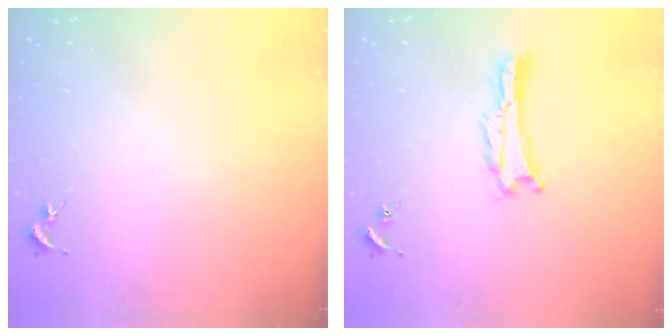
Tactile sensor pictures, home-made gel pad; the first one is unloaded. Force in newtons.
{"total": 0.0}